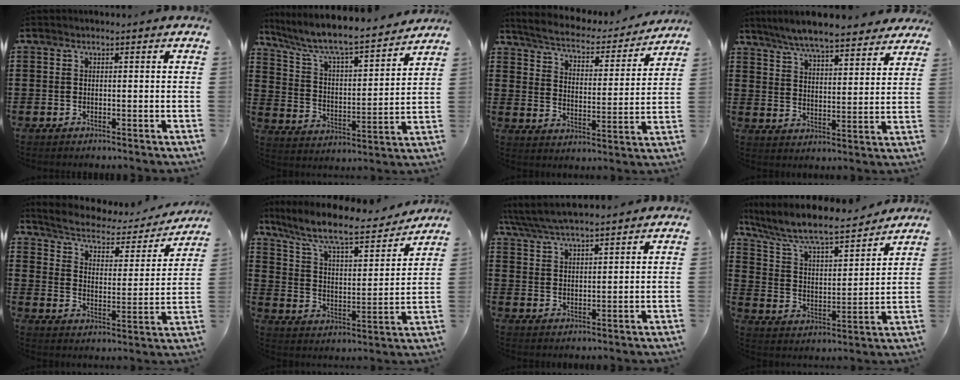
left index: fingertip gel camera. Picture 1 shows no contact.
{"total": 6.7, "force": [6.0, 0.3, 2.8], "torque": [-0.083, -0.046, 0.094]}
{"total": 3.8, "force": [3.7, 0.3, 1.0], "torque": [-0.041, -0.031, 0.055]}
{"total": 6.9, "force": [6.6, 0.3, 2.2], "torque": [-0.069, -0.030, 0.117]}
{"total": 3.7, "force": [3.0, 1.2, 1.7], "torque": [-0.054, -0.022, 0.040]}
{"total": 9.3, "force": [8.0, 0.8, 4.6], "torque": [-0.121, -0.048, 0.132]}
{"total": 4.9, "force": [4.6, 0.9, 1.6], "torque": [-0.048, -0.014, 0.083]}
{"total": 7.6, "force": [6.8, 0.7, 3.5], "torque": [-0.096, -0.045, 0.109]}